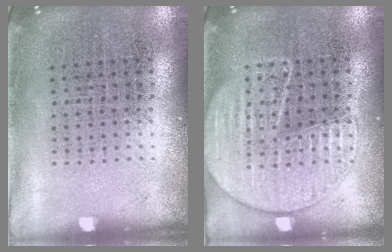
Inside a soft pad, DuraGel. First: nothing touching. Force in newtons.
{"total": 1.5, "press": 1.5, "slide": 0.1}